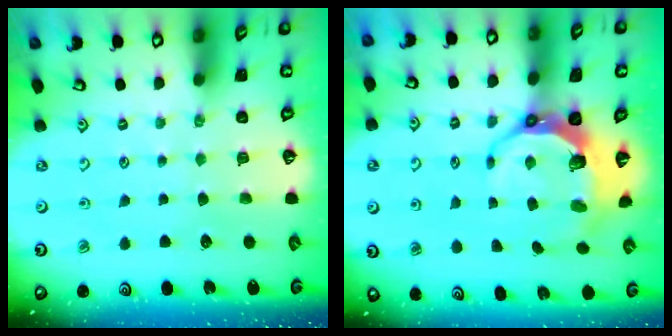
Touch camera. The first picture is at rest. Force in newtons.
{"total": 9.5, "press": 8.1, "slide": 5.0}